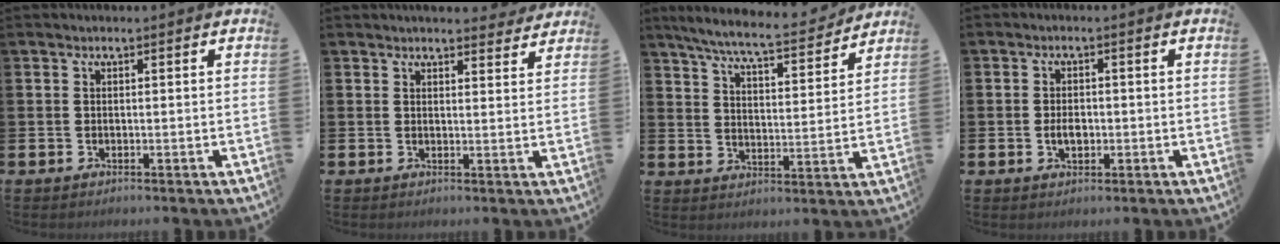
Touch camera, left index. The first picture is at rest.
{"total": 3.1, "force": [3.1, 0.4, 0.1], "torque": [-0.001, -0.018, 0.055]}
{"total": 7.6, "force": [7.0, 0.6, 2.8], "torque": [-0.077, -0.045, 0.118]}
{"total": 2.5, "force": [-0.3, 1.6, 1.9], "torque": [-0.018, -0.003, -0.010]}